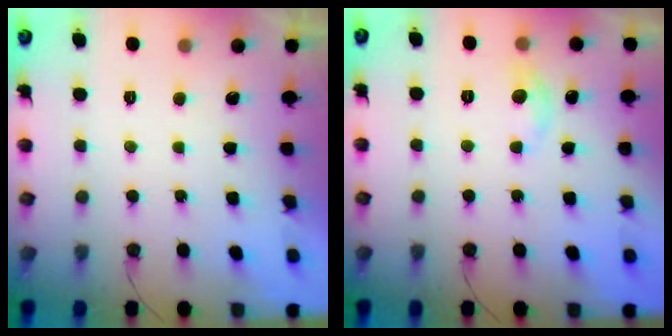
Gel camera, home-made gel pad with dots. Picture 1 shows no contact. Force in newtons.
{"total": 6.1, "press": 6.0, "slide": 0.9}